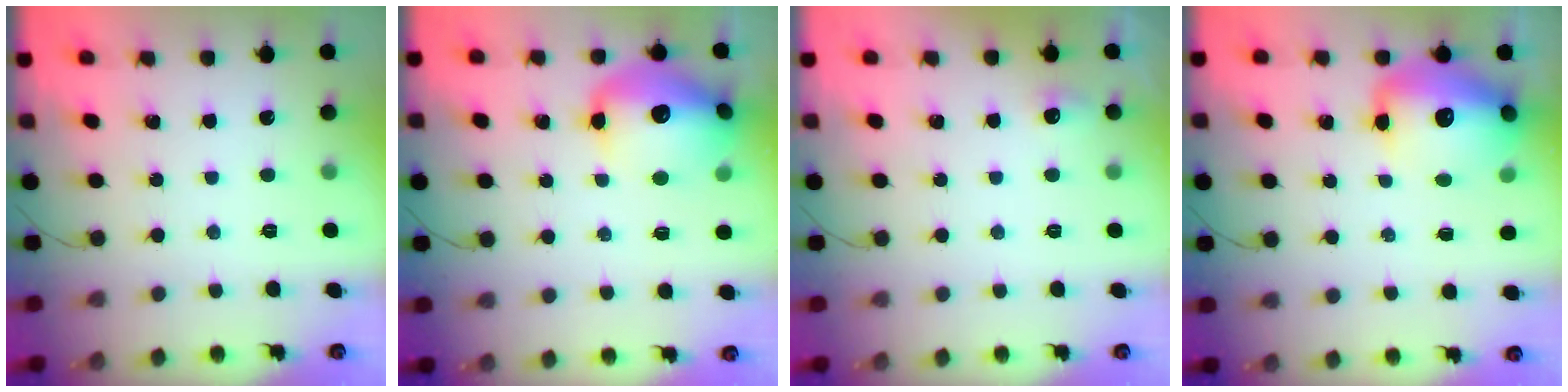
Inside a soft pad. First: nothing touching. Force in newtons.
{"total": 16.4, "press": 16.1, "slide": 2.9}
{"total": 5.7, "press": 3.7, "slide": 4.4}
{"total": 16.3, "press": 15.6, "slide": 4.5}